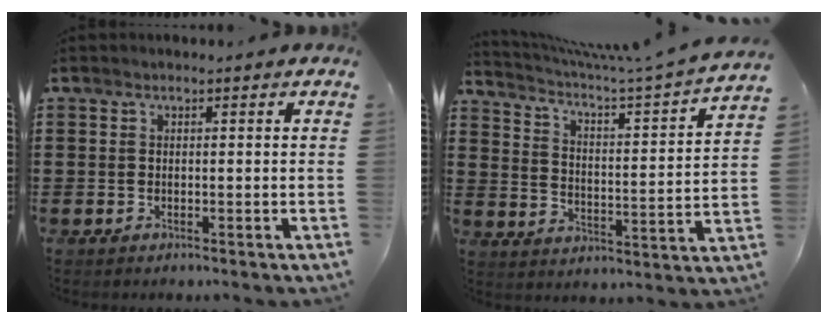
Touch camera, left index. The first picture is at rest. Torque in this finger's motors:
{"motor_torque": [0.01, 0.04, 0.01, 0.06]}